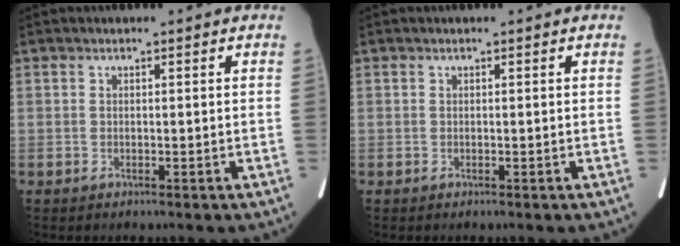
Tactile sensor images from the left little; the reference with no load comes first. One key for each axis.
{"total": 0.0}